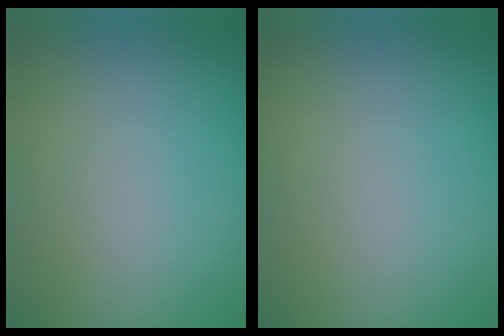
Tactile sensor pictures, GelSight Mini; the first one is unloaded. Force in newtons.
{"total": 0.0}